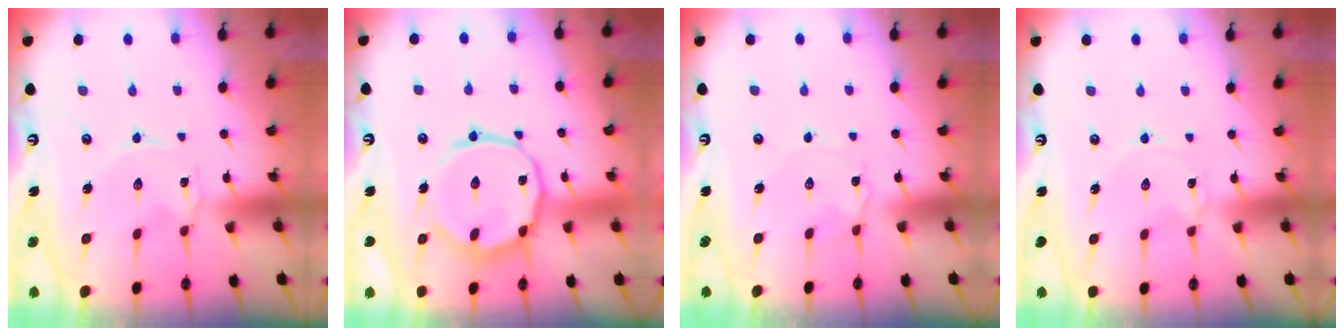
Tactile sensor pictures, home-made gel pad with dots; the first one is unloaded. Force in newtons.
{"total": 15.0, "press": 14.9, "slide": 1.2}
{"total": 1.6, "press": 1.5, "slide": 0.2}
{"total": 0.0}